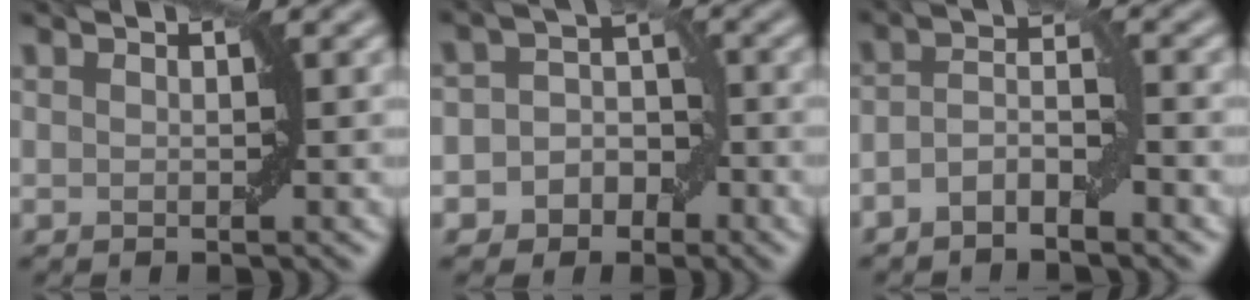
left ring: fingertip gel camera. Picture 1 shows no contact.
{"total": 4.3, "force": [-1.8, 3.6, 1.6], "torque": [0.015, 0.016, -0.044]}
{"total": 3.0, "force": [-1.7, 1.2, 2.2], "torque": [-0.042, 0.010, -0.035]}